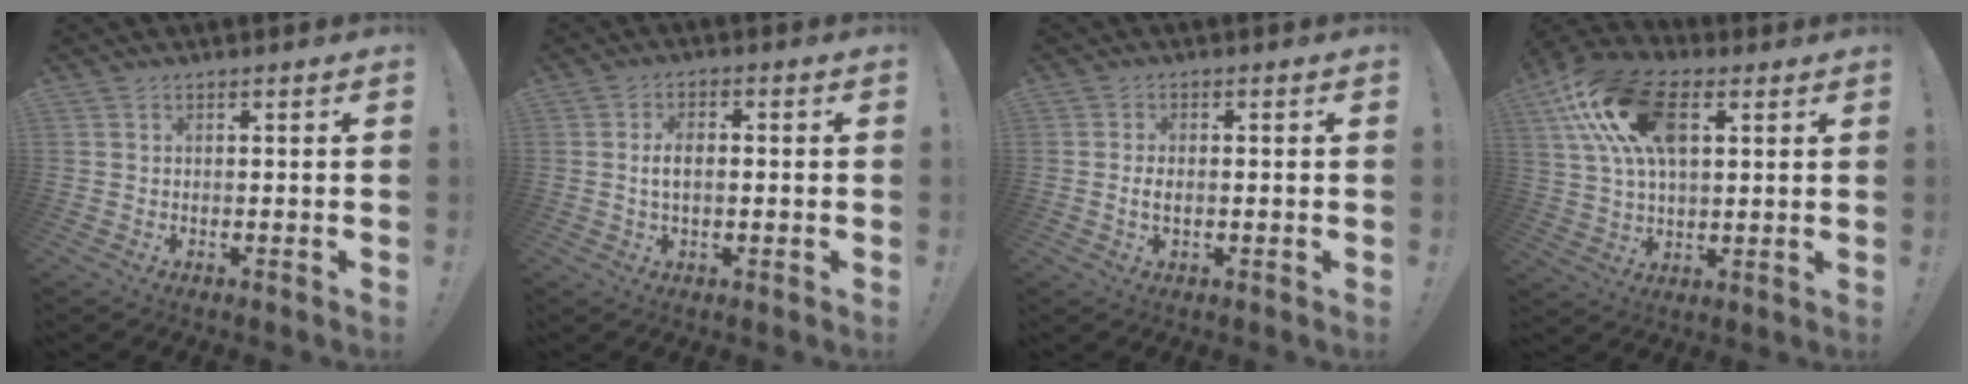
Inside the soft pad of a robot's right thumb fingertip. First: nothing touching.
{"total": 5.1, "force": [-0.3, 2.7, 4.3], "torque": [-0.065, 0.010, -0.006]}
{"total": 3.9, "force": [-0.9, 1.9, 3.3], "torque": [-0.058, 0.004, -0.015]}
{"total": 19.4, "force": [7.0, 10.9, 14.5], "torque": [-0.250, -0.005, 0.125]}